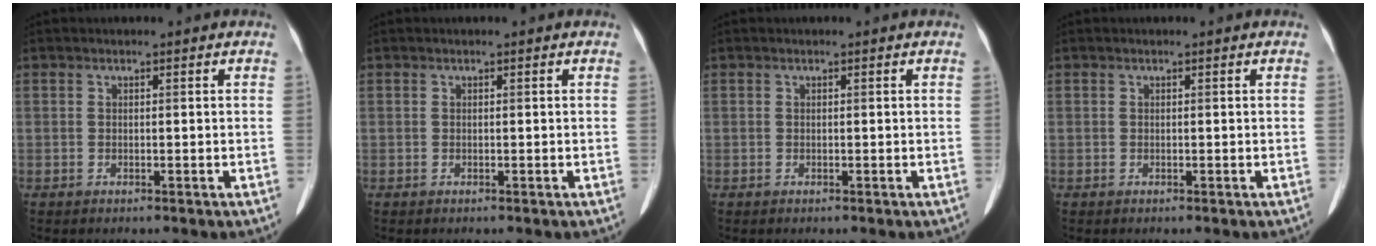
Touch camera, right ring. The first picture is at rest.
{"total": 0.0}
{"total": 0.0}
{"total": 0.0}